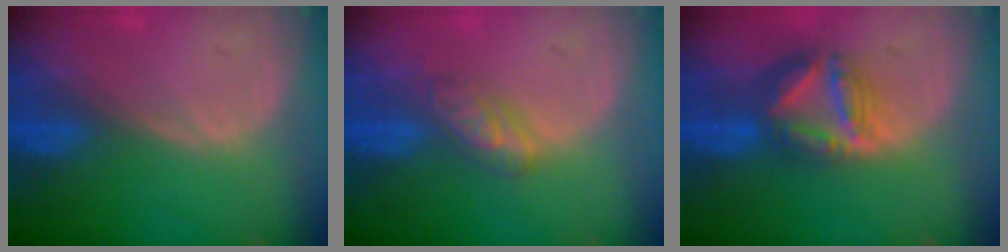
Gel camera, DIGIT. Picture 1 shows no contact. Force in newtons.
{"total": 4.8, "press": 4.5, "slide": 1.6}
{"total": 8.2, "press": 7.0, "slide": 4.2}